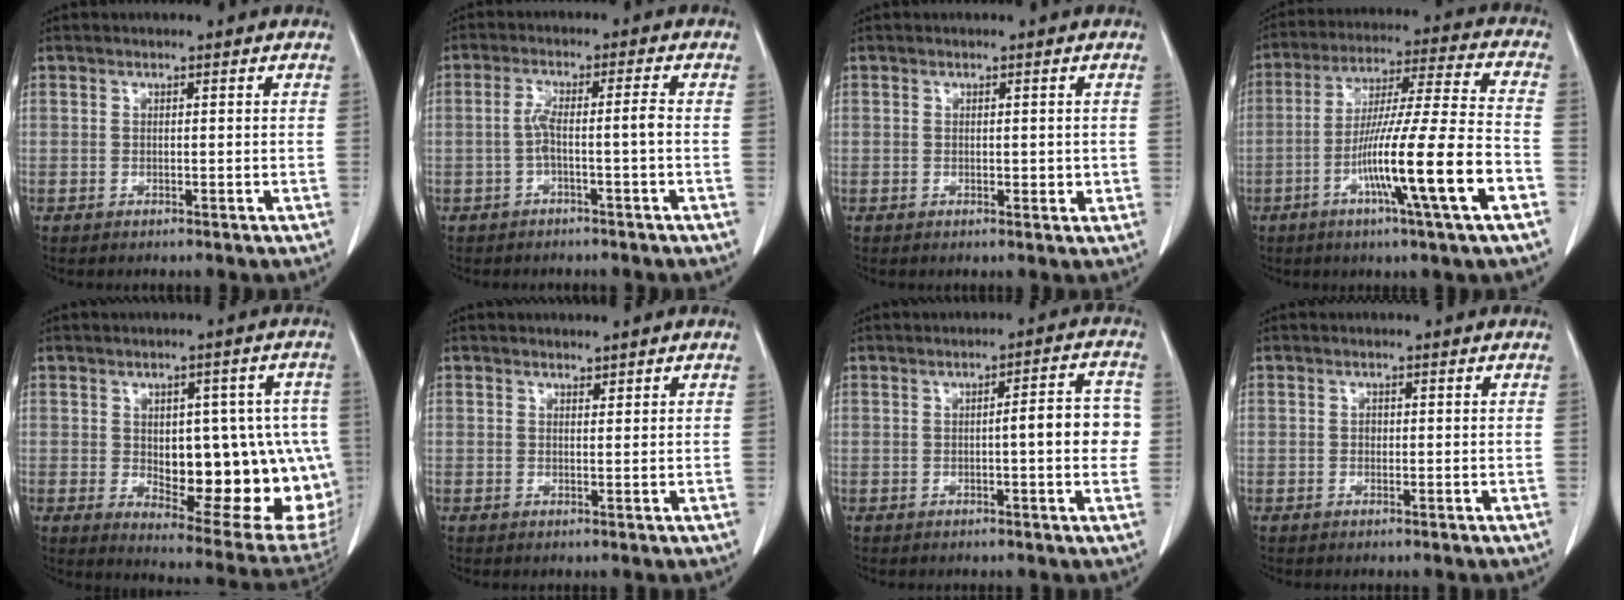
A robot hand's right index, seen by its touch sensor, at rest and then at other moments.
{"total": 3.9, "force": [-1.2, -0.1, 3.7], "torque": [-0.074, 0.019, -0.019]}
{"total": 1.6, "force": [0.0, 1.0, 1.2], "torque": [-0.010, -0.001, 0.003]}
{"total": 16.4, "force": [-6.2, -1.0, 15.2], "torque": [-0.271, -0.012, -0.108]}
{"total": 19.9, "force": [-2.2, 8.6, 17.8], "torque": [-0.159, 0.017, 0.005]}
{"total": 0.8, "force": [0.7, 0.2, 0.2], "torque": [-0.006, -0.005, 0.012]}
{"total": 6.3, "force": [-0.3, 1.2, 6.2], "torque": [-0.078, 0.015, -0.006]}
{"total": 0.6, "force": [0.0, 0.5, 0.3], "torque": [-0.005, 0.002, -0.001]}